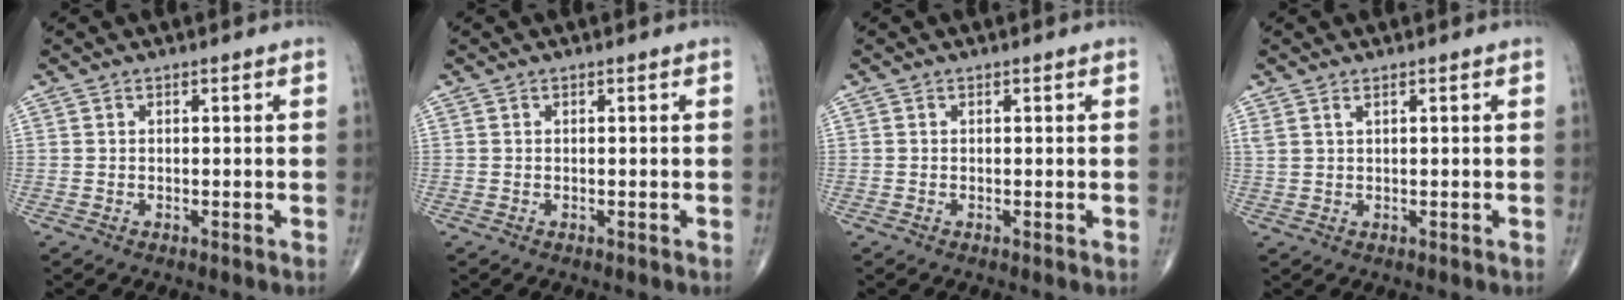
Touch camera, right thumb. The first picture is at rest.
{"total": 0.0}
{"total": 0.0}
{"total": 1.6, "force": [1.0, 0.5, 1.1], "torque": [-0.030, 0.006, 0.029]}